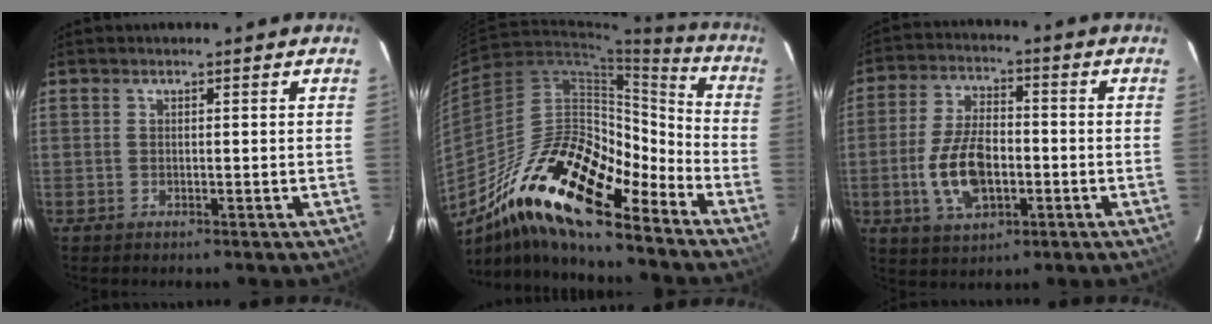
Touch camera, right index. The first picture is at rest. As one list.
[{"total": 21.9, "force": [-15.7, 6.1, 14.0], "torque": [-0.236, -0.008, -0.294]}, {"total": 12.1, "force": [-2.9, 6.6, 9.7], "torque": [-0.197, 0.004, -0.045]}]